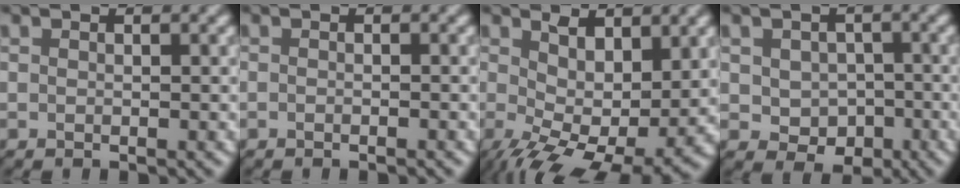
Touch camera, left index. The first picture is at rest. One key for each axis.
{"total": 0.7, "fx": -0.6, "fy": -0.1, "fz": 0.2, "tx": -0.002, "ty": 0.002, "tz": -0.012}
{"total": 6.5, "fx": 0.2, "fy": 2.8, "fz": 5.9, "tx": -0.103, "ty": -0.012, "tz": 0.006}
{"total": 3.8, "fx": -0.8, "fy": 3.1, "fz": 2.1, "tx": -0.033, "ty": -0.008, "tz": -0.007}